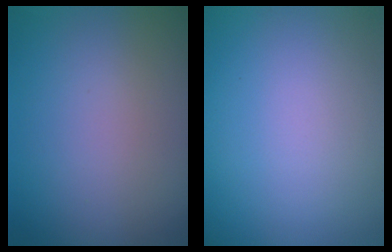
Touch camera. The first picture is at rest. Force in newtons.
{"total": 0.0}